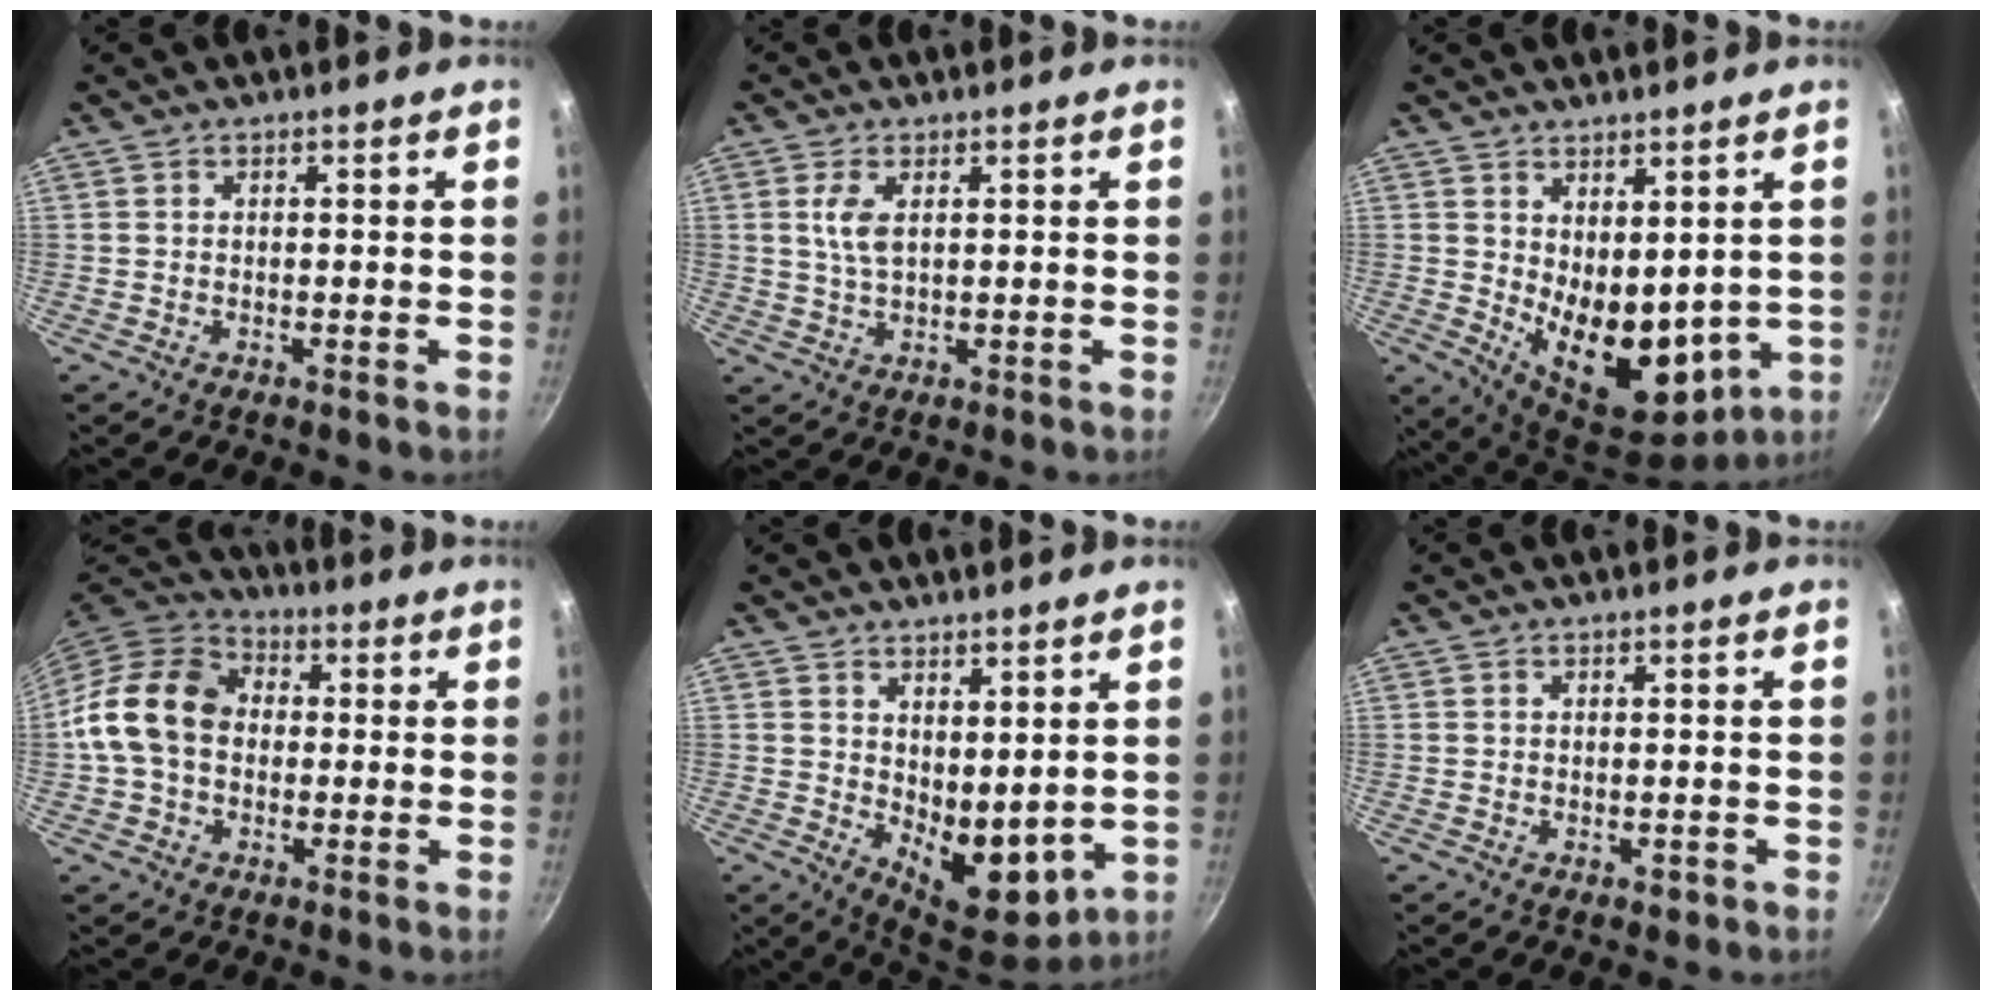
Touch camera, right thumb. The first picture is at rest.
{"total": 4.1, "force": [1.2, 1.8, 3.5], "torque": [-0.072, -0.005, 0.026]}
{"total": 13.3, "force": [1.9, 8.1, 10.4], "torque": [-0.129, -0.047, 0.054]}
{"total": 14.3, "force": [-0.1, 10.9, 9.2], "torque": [-0.142, 0.030, -0.020]}
{"total": 9.8, "force": [2.2, 5.4, 7.9], "torque": [-0.085, -0.040, 0.047]}
{"total": 1.3, "force": [-0.5, 0.7, 0.9], "torque": [-0.013, 0.001, -0.008]}